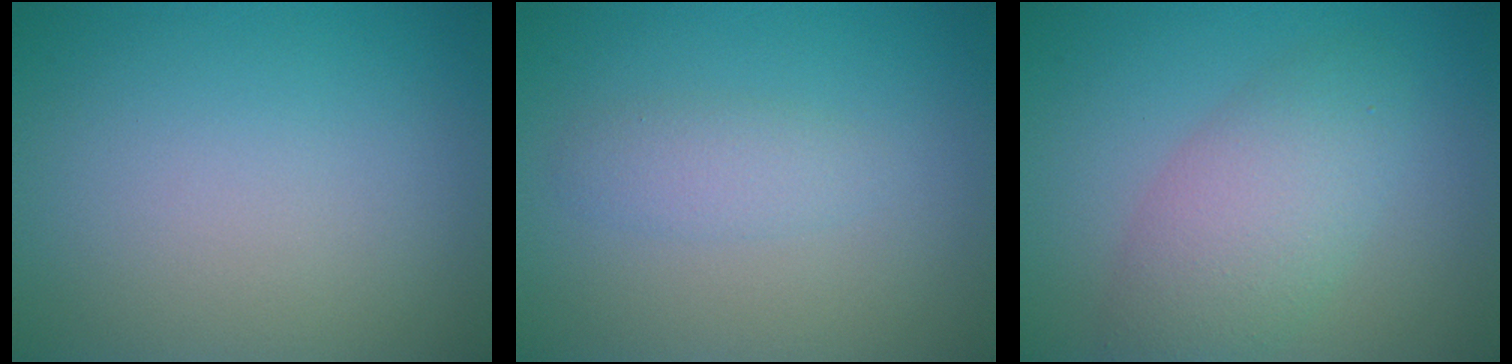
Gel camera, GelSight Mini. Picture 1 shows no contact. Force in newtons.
{"total": 1.6, "press": 1.6, "slide": 0.1}
{"total": 4.7, "press": 4.7, "slide": 0.5}